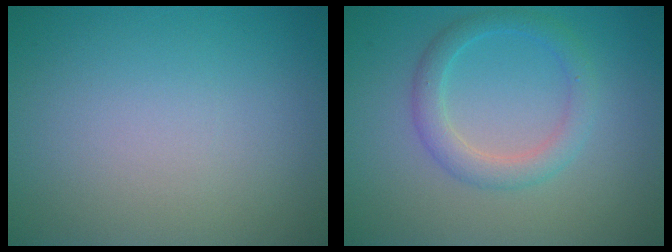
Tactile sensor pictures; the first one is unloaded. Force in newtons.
{"total": 2.8, "press": 2.8, "slide": 0.0}